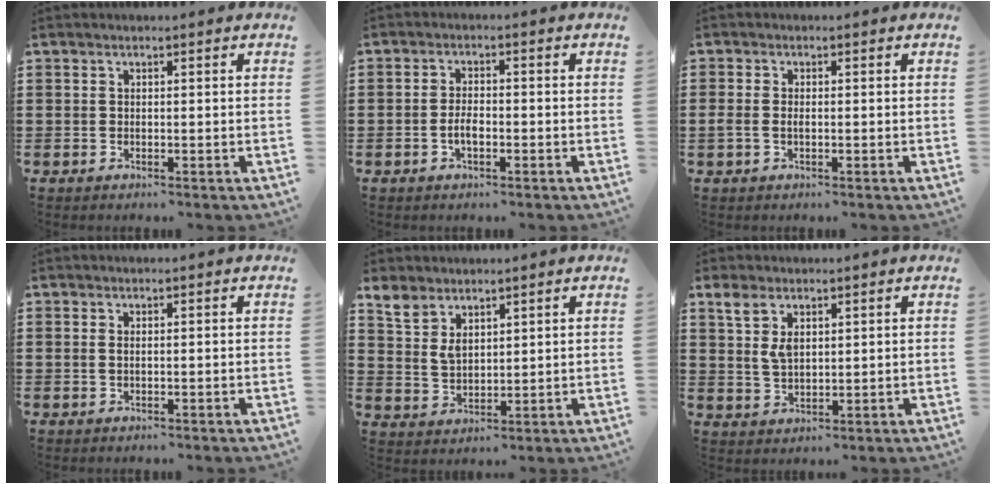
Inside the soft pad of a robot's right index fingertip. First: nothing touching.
{"total": 2.7, "force": [-0.9, 1.1, 2.3], "torque": [-0.049, 0.001, -0.019]}
{"total": 1.5, "force": [-0.3, 0.8, 1.3], "torque": [-0.040, -0.004, -0.011]}
{"total": 0.5, "force": [0.0, 0.2, 0.5], "torque": [-0.012, -0.001, 0.001]}
{"total": 4.5, "force": [3.2, 2.4, 2.0], "torque": [-0.051, 0.000, 0.061]}
{"total": 4.5, "force": [2.2, 2.3, 3.2], "torque": [-0.072, 0.007, 0.039]}